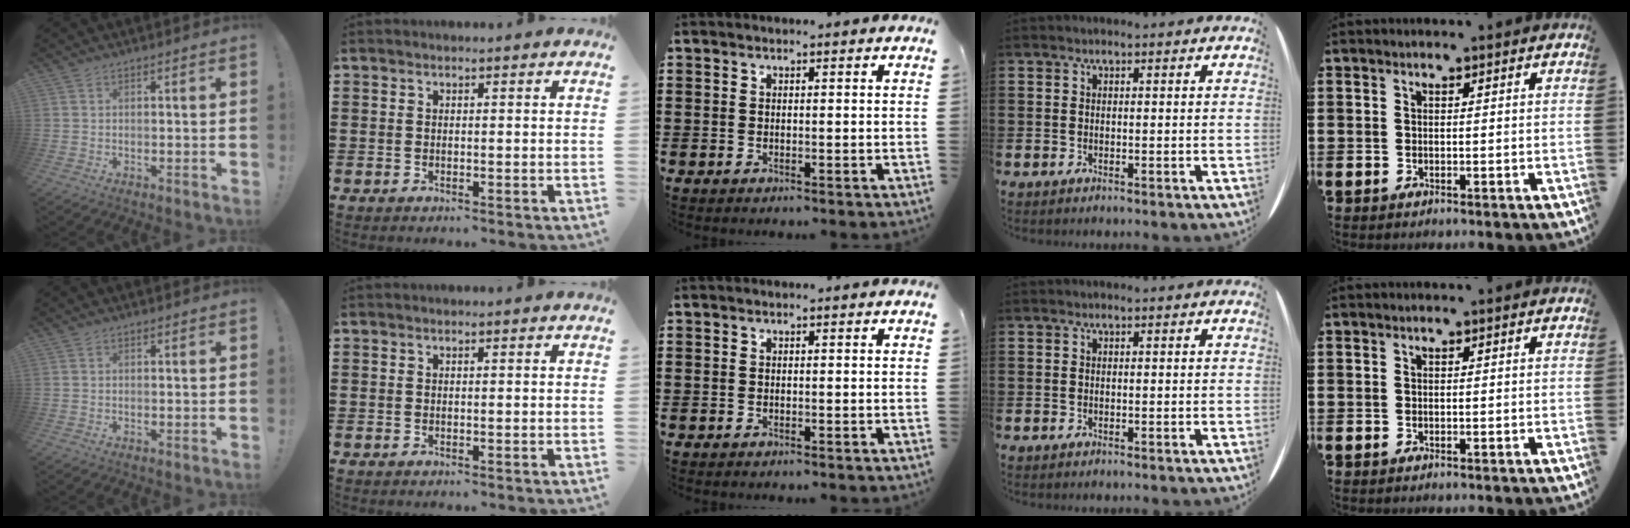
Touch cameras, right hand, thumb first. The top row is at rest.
{}